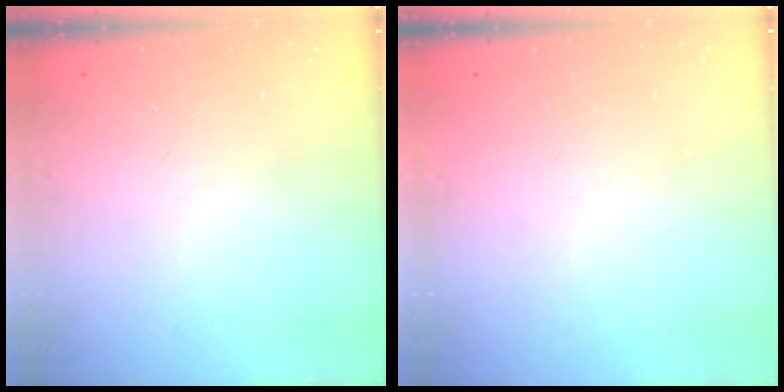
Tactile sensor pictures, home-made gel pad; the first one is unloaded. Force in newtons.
{"total": 1.5, "press": 1.5, "slide": 0.1}